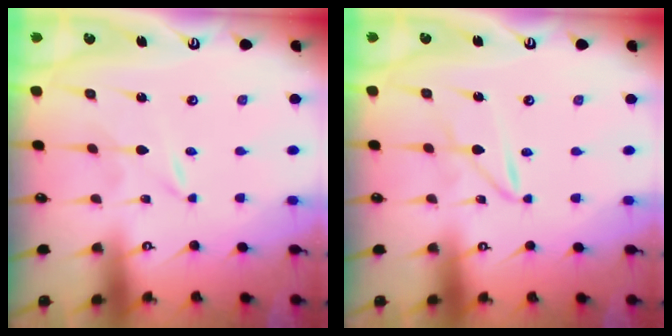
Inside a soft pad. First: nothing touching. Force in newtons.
{"total": 2.6, "press": 2.6, "slide": 0.2}